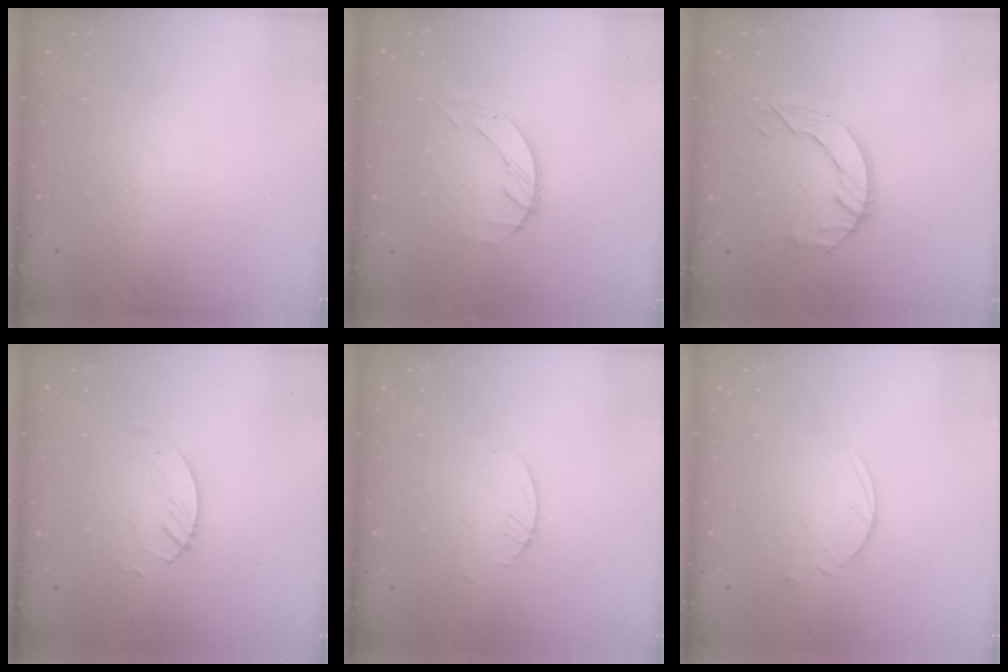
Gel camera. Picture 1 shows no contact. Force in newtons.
{"total": 2.7, "press": 2.7, "slide": 0.3}
{"total": 8.1, "press": 8.0, "slide": 0.4}
{"total": 3.5, "press": 3.5, "slide": 0.3}
{"total": 0.8, "press": 0.8, "slide": 0.2}
{"total": 3.6, "press": 3.6, "slide": 0.5}